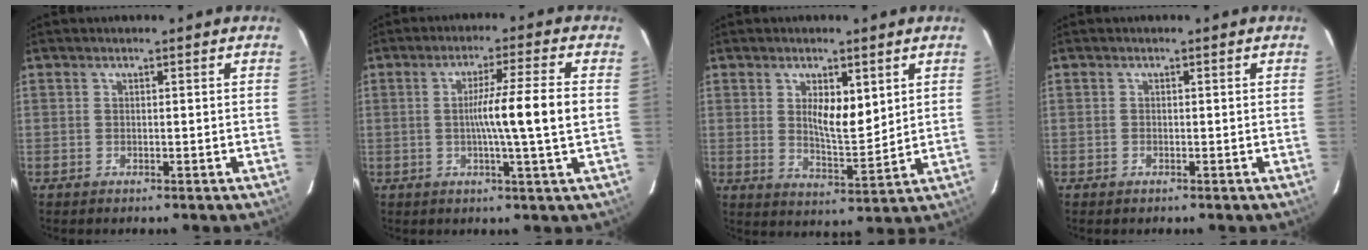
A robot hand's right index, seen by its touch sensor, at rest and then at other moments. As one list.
[{"total": 9.1, "force": [-0.1, -1.5, 8.9], "torque": [-0.145, 0.000, -0.002]}, {"total": 6.7, "force": [2.3, 2.3, 5.9], "torque": [-0.101, -0.009, 0.046]}, {"total": 0.0}]